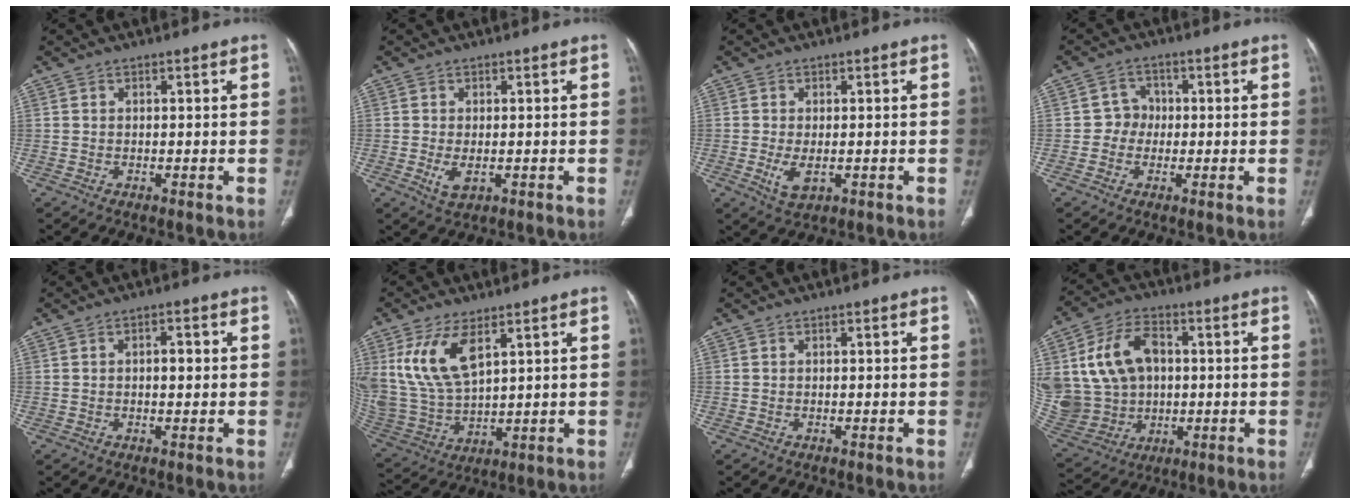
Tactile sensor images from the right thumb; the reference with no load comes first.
{"total": 2.9, "force": [-0.8, 1.5, 2.4], "torque": [-0.047, -0.007, -0.007]}
{"total": 3.8, "force": [-1.0, 1.9, 3.1], "torque": [-0.062, -0.009, -0.011]}
{"total": 3.6, "force": [-0.4, 3.4, 1.1], "torque": [0.010, 0.012, -0.017]}
{"total": 2.8, "force": [0.3, 1.4, 2.4], "torque": [-0.034, 0.007, 0.003]}
{"total": 13.5, "force": [6.1, 6.5, 10.2], "torque": [-0.213, -0.020, 0.140]}
{"total": 0.0}
{"total": 21.1, "force": [3.2, 16.4, 12.9], "torque": [-0.269, 0.022, 0.084]}